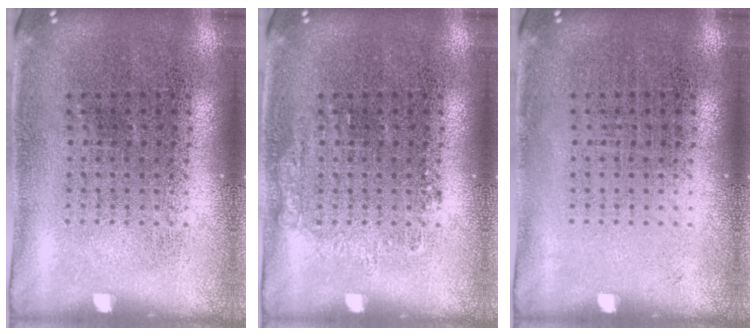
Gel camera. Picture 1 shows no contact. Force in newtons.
{"total": 0.7, "press": 0.7, "slide": 0.2}
{"total": 0.0}